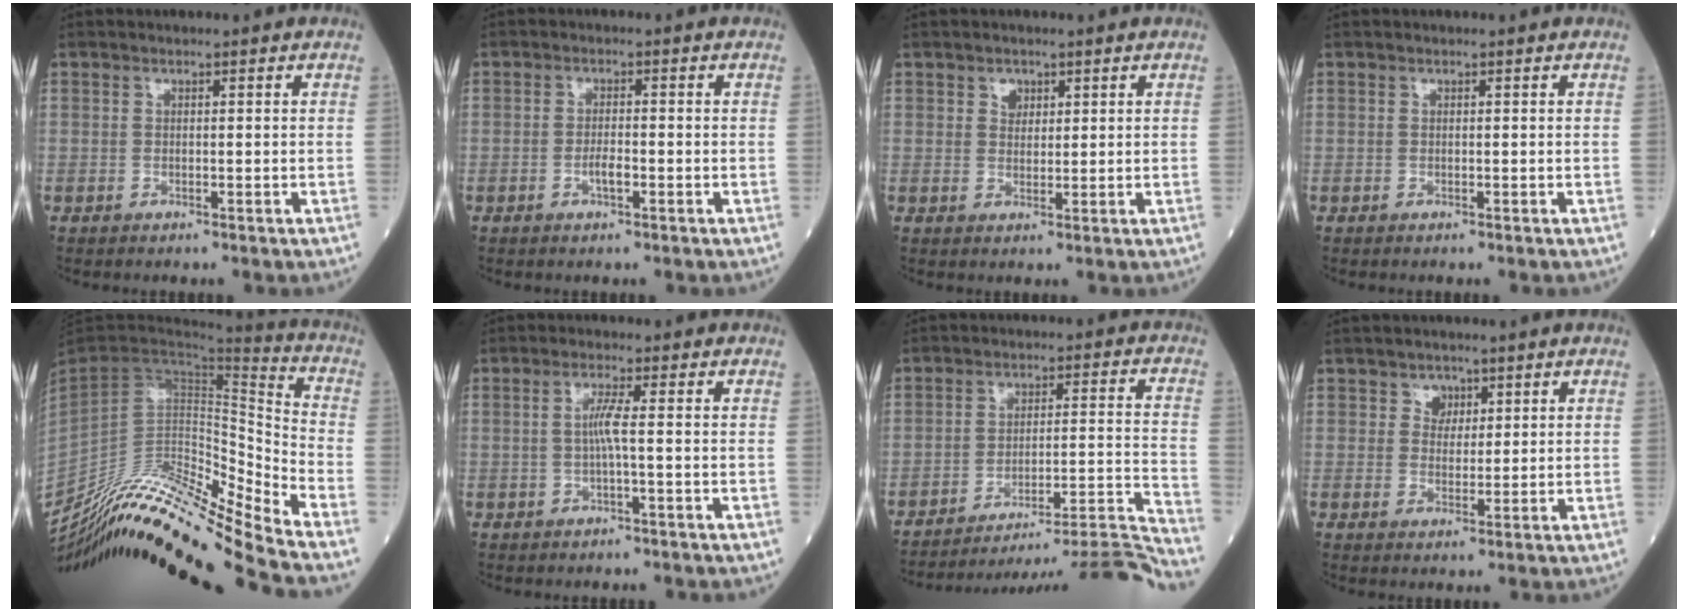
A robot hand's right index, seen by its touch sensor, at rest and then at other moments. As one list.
[{"total": 2.3, "force": [-0.9, 0.5, 2.0], "torque": [-0.036, 0.002, -0.016]}, {"total": 2.0, "force": [1.0, 1.5, 0.7], "torque": [-0.007, 0.000, 0.016]}, {"total": 0.0}, {"total": 25.1, "force": [-22.2, -0.5, 11.9], "torque": [-0.224, -0.022, -0.375]}, {"total": 2.7, "force": [-0.2, -0.3, 2.6], "torque": [-0.051, 0.001, -0.005]}, {"total": 20.9, "force": [-19.8, -2.6, 6.4], "torque": [-0.041, 0.011, -0.268]}, {"total": 2.6, "force": [1.4, 2.1, 0.7], "torque": [-0.005, 0.001, 0.020]}]